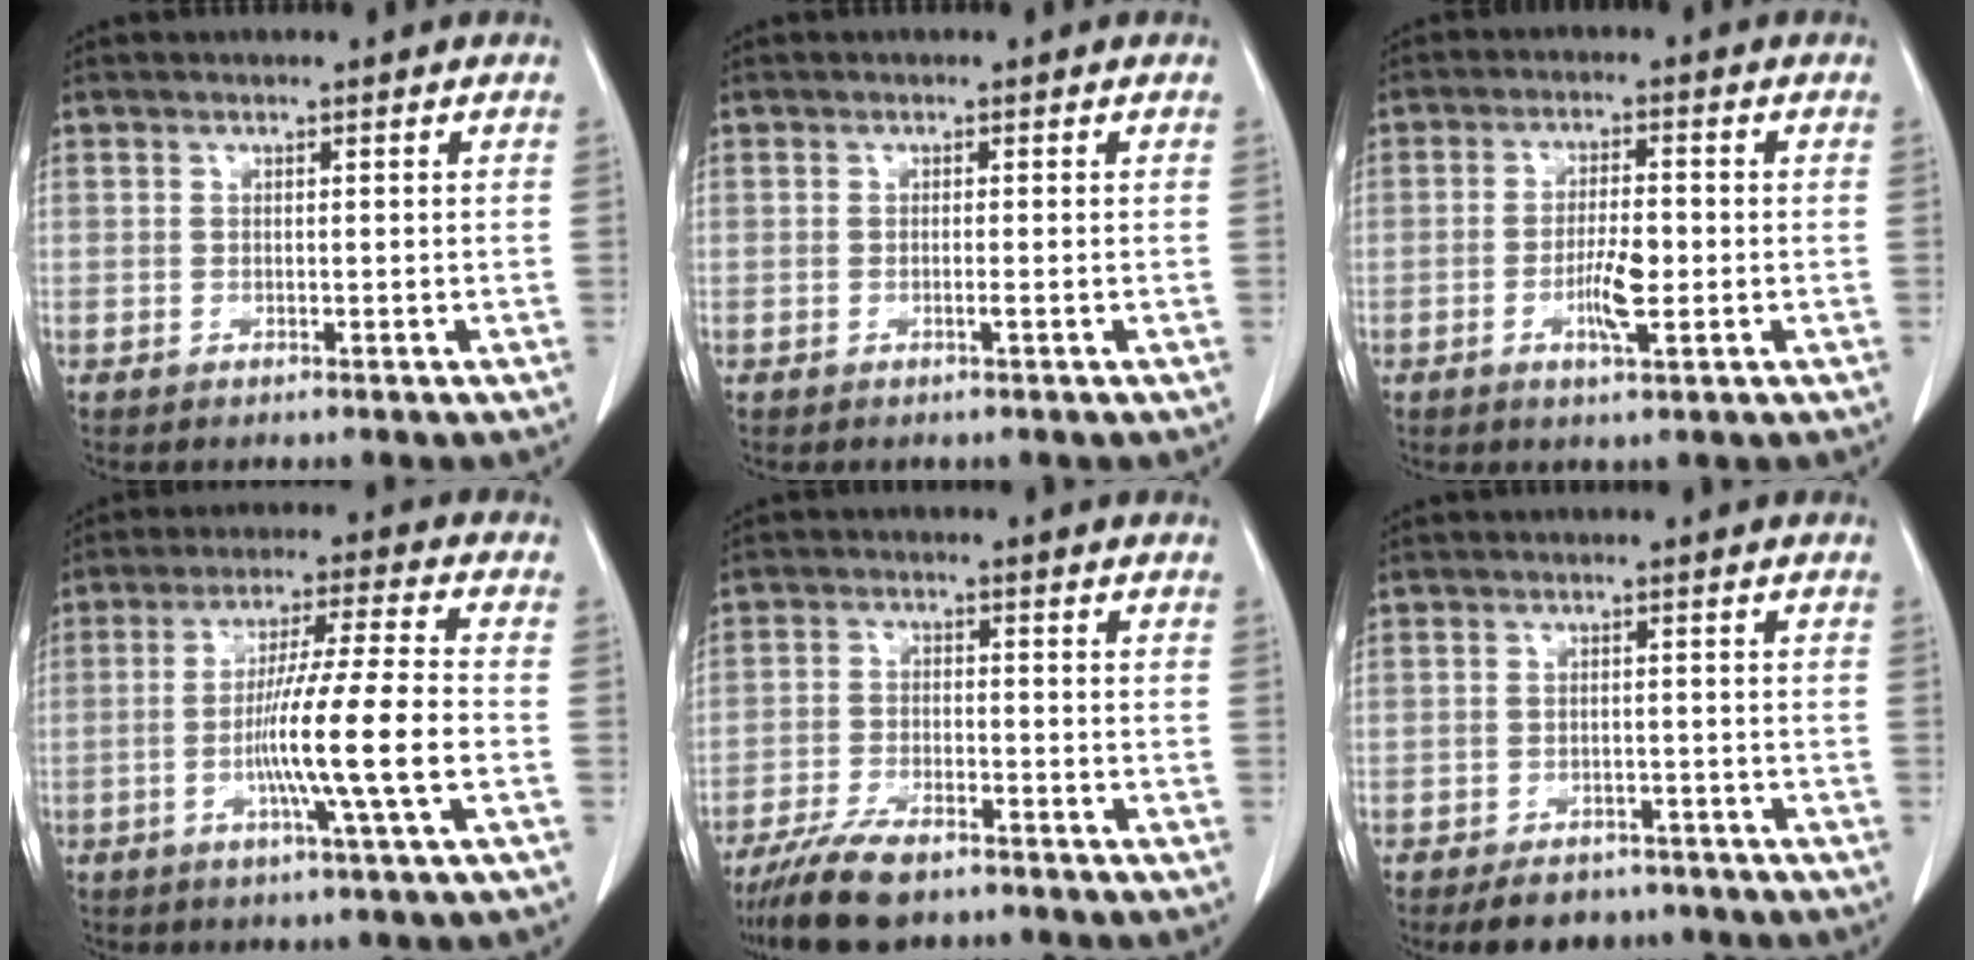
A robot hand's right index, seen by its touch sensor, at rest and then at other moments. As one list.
[{"total": 0.7, "force": [-0.3, -0.1, 0.6], "torque": [-0.011, 0.000, -0.005]}, {"total": 5.5, "force": [-1.3, 1.1, 5.2], "torque": [-0.097, -0.002, -0.022]}, {"total": 12.2, "force": [-3.0, -1.2, 11.8], "torque": [-0.211, -0.006, -0.058]}, {"total": 8.6, "force": [-6.7, 2.5, 4.7], "torque": [-0.084, -0.016, -0.116]}, {"total": 6.1, "force": [-4.9, 3.2, 1.4], "torque": [-0.011, 0.007, -0.068]}]